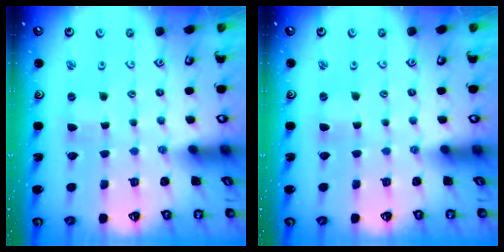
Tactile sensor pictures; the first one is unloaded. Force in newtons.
{"total": 1.2, "press": 1.2, "slide": 0.4}